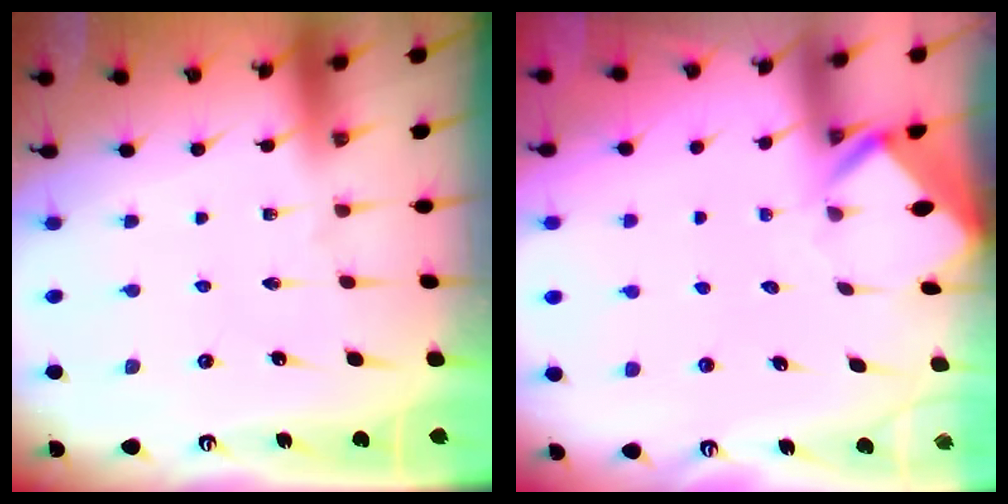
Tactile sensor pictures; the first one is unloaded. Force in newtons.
{"total": 2.9, "press": 2.9, "slide": 0.3}